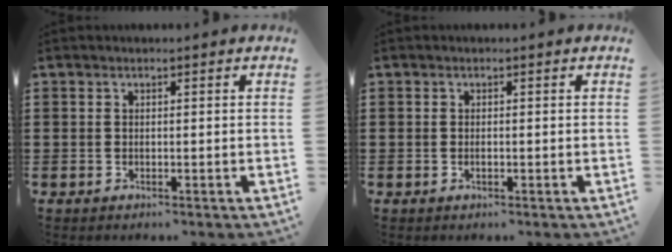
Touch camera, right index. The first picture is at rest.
{"total": 0.7, "force": [-0.2, 0.1, 0.6], "torque": [-0.013, -0.005, -0.002]}